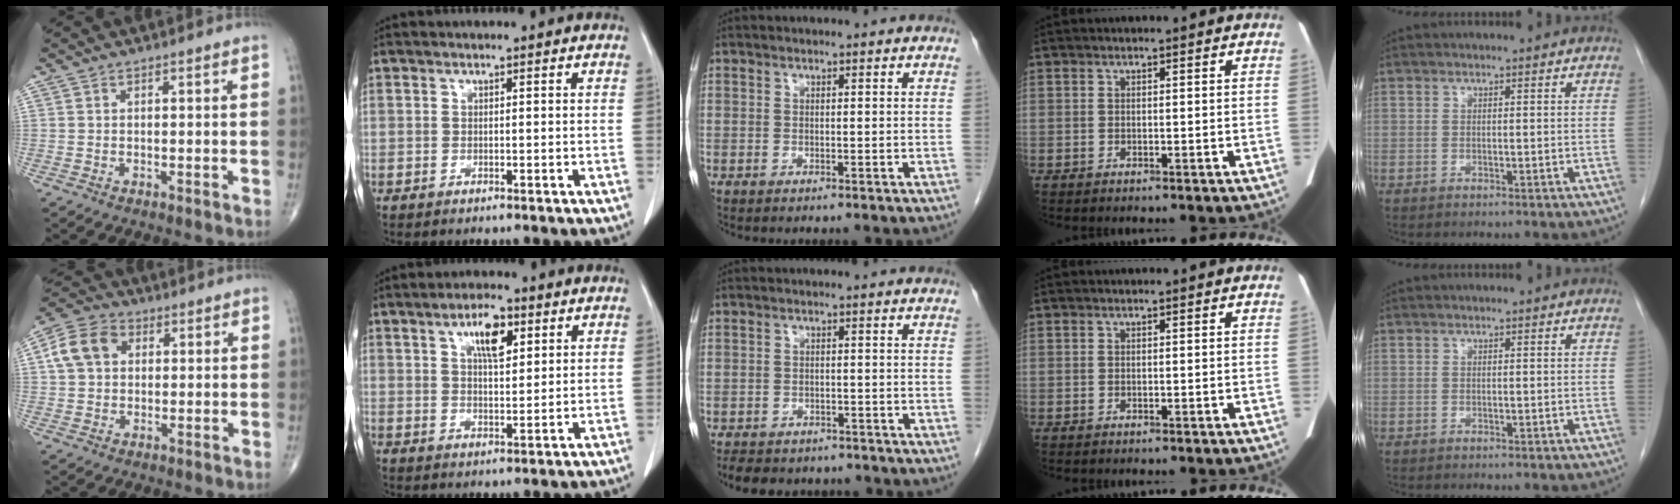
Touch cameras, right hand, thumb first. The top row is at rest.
{"thumb": {"total": 8.6, "force": [1.9, 6.6, 5.2], "torque": [-0.093, 0.016, 0.028]}, "index": {"total": 6.3, "force": [3.0, 2.1, 5.1], "torque": [-0.090, 0.004, 0.050]}, "middle": {"total": 9.4, "force": [-8.0, 4.0, 2.8], "torque": [-0.054, 0.000, -0.101]}}